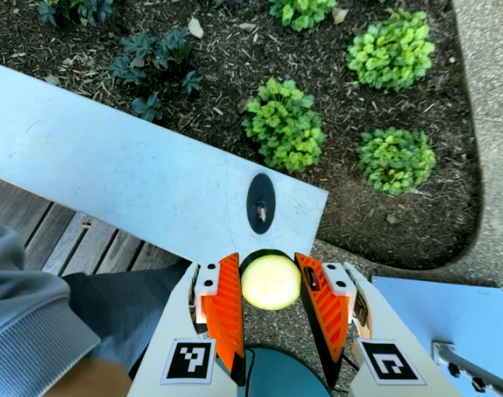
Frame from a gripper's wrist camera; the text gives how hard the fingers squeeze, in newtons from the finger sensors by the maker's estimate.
{"total": 8.5, "left": 8.3, "right": 8.8}